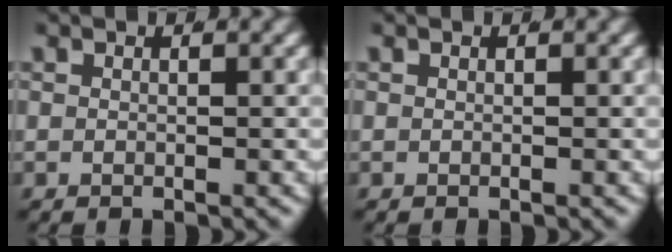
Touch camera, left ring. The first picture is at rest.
{"total": 0.0}